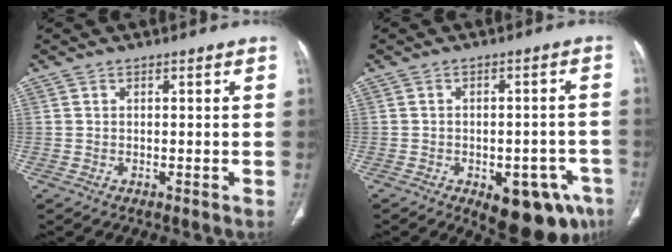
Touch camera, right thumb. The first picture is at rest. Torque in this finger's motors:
{"motor_torque": [1.82, 1.22, 0.91, -1.03, 0.33]}